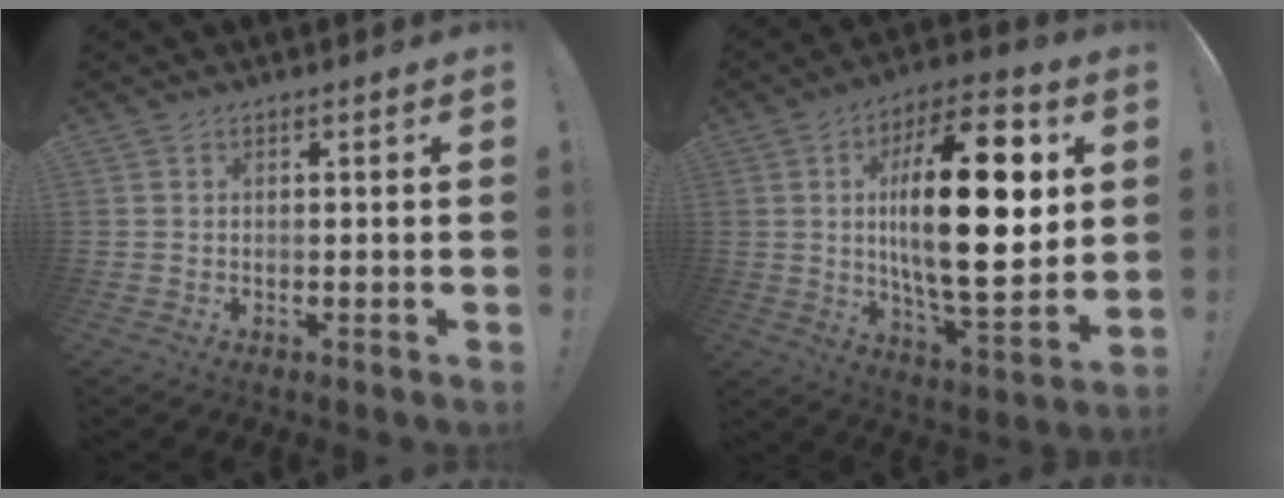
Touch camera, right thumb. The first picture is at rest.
{"total": 26.5, "force": [4.2, 10.1, 24.1], "torque": [-0.391, -0.016, 0.059]}